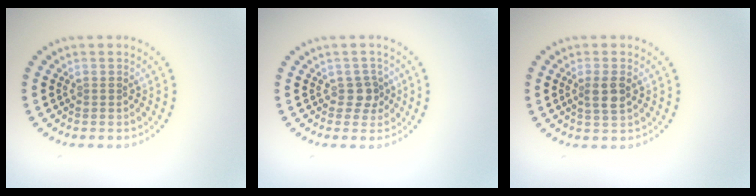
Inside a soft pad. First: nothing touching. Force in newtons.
{"total": 1.5, "press": 1.2, "slide": 0.9}
{"total": 2.1, "press": 1.9, "slide": 0.8}